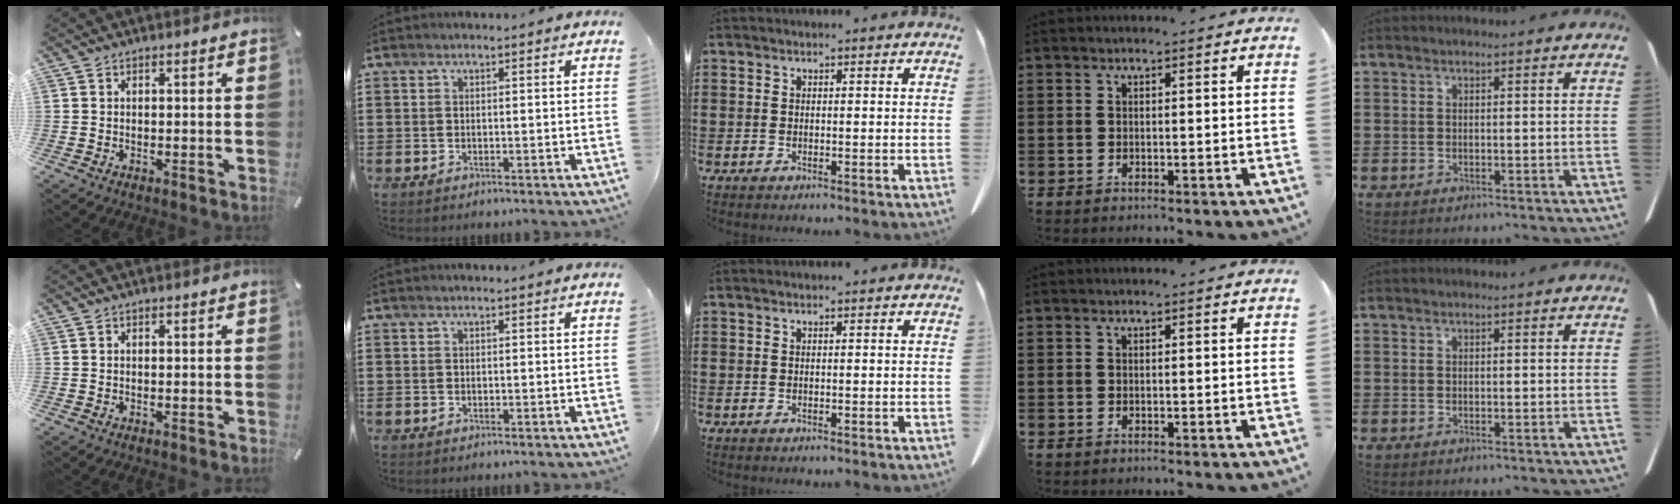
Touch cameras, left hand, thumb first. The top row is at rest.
{}